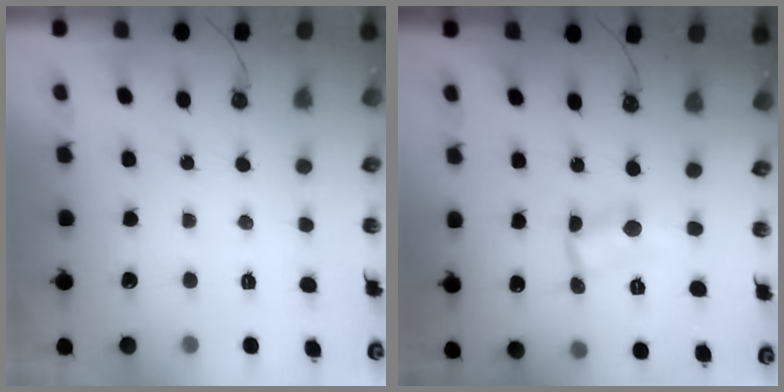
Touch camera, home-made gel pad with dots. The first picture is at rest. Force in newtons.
{"total": 2.9, "press": 1.3, "slide": 2.6}